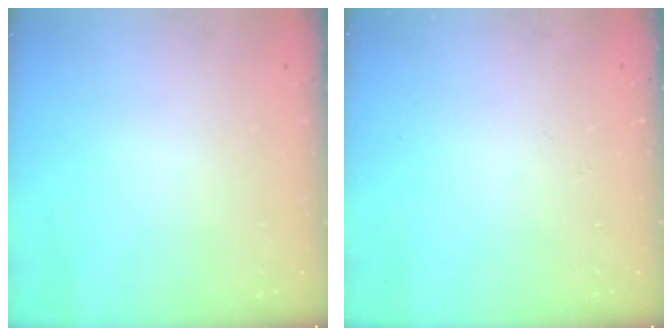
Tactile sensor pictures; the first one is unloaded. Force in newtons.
{"total": 0.0}